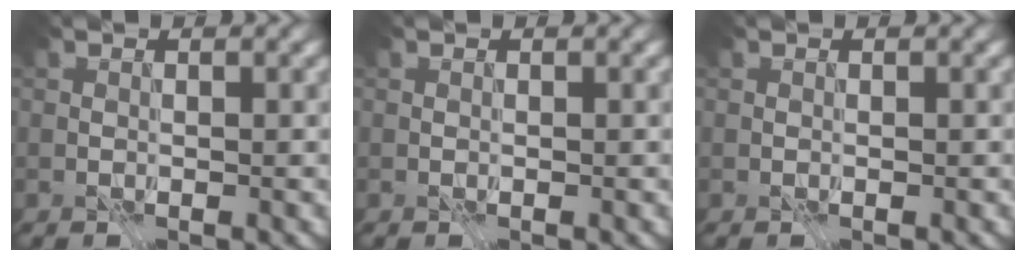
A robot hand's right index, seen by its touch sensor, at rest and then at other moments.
{"total": 0.0}
{"total": 0.0}